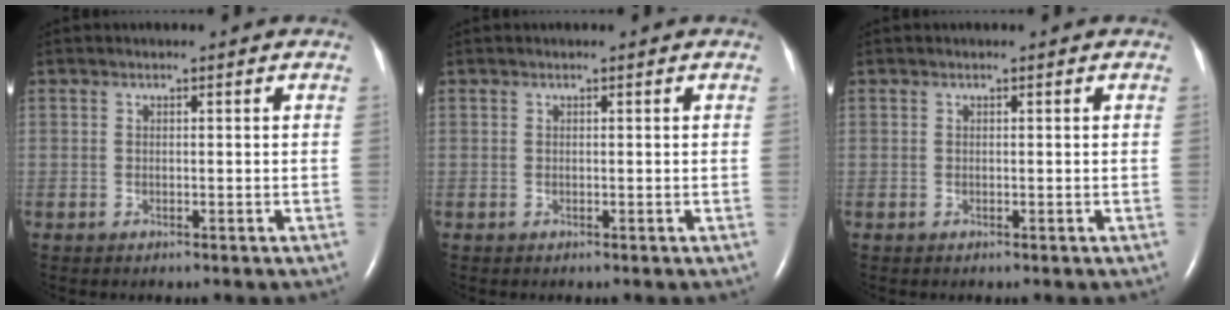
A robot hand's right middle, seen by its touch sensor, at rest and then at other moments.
{"total": 0.0}
{"total": 0.0}